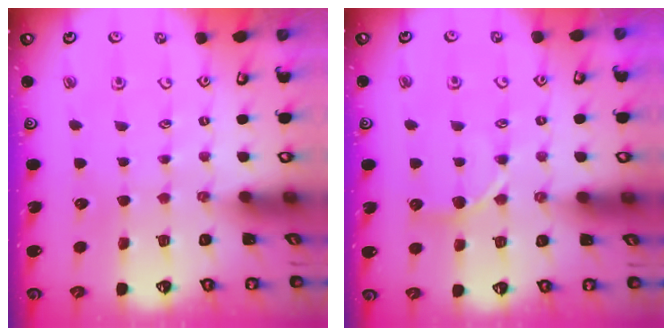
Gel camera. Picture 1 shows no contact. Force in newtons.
{"total": 6.5, "press": 6.5, "slide": 0.3}